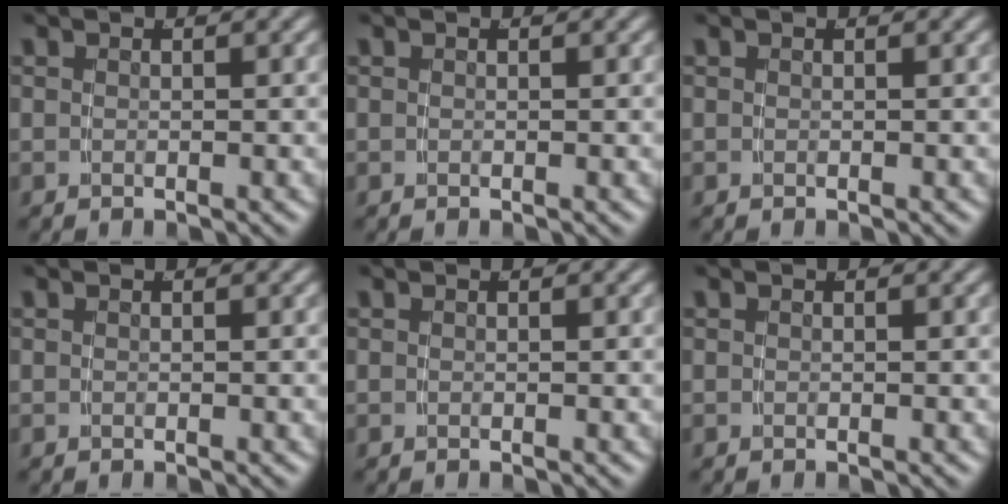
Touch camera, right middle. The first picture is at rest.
{"total": 0.0}
{"total": 0.0}
{"total": 0.0}
{"total": 0.0}
{"total": 0.0}